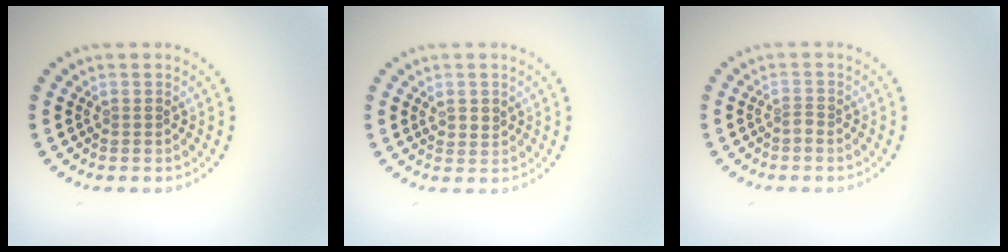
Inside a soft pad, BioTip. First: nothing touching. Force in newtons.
{"total": 1.4, "press": 1.2, "slide": 0.7}
{"total": 0.9, "press": 0.5, "slide": 0.7}